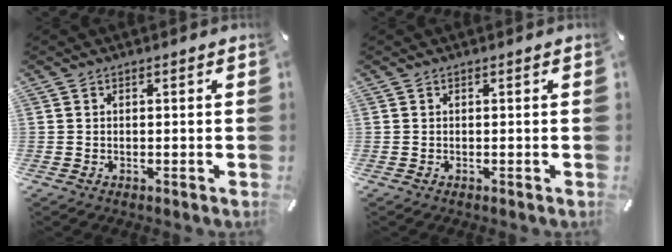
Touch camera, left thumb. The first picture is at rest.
{"total": 0.0}